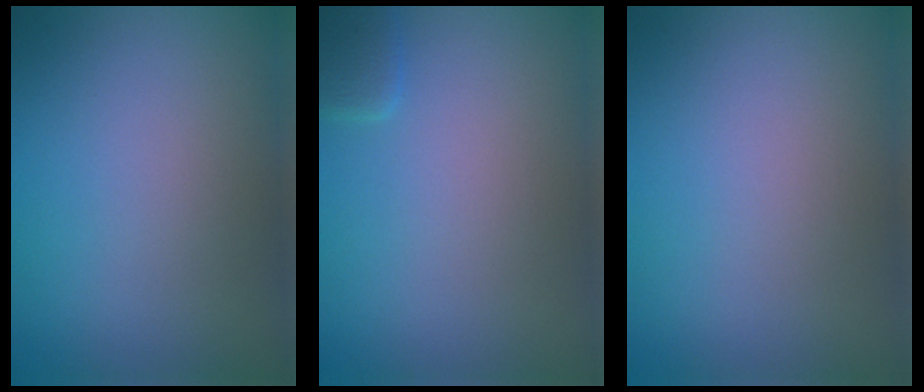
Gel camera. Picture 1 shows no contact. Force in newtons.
{"total": 1.5, "press": 1.5, "slide": 0.1}
{"total": 0.0}